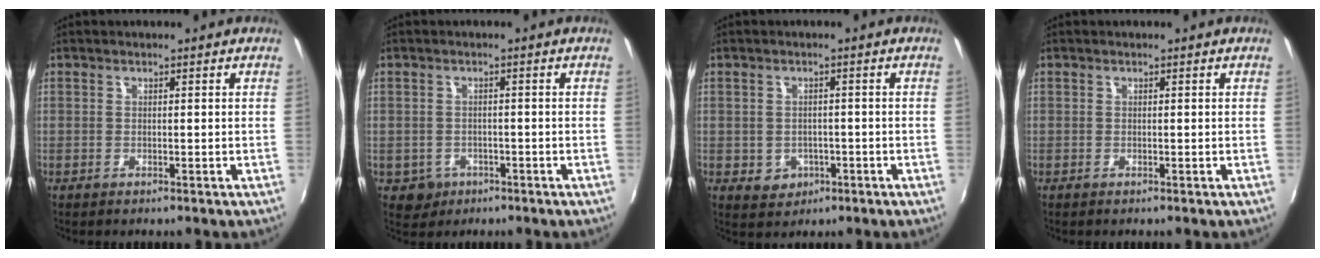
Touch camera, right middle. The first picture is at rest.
{"total": 2.9, "force": [-1.0, 2.6, 0.5], "torque": [-0.017, -0.001, -0.008]}
{"total": 4.3, "force": [-1.2, 3.9, 1.4], "torque": [-0.037, 0.003, -0.006]}
{"total": 0.0}